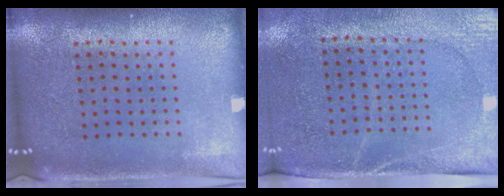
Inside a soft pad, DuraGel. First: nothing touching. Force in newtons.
{"total": 2.7, "press": 2.3, "slide": 1.4}